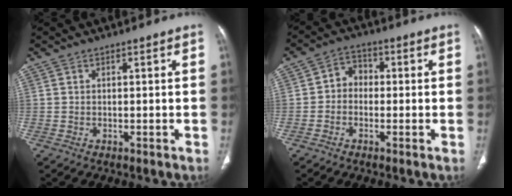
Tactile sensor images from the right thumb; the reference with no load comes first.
{"total": 4.4, "force": [-0.6, 3.7, 2.3], "torque": [-0.015, 0.020, -0.024]}